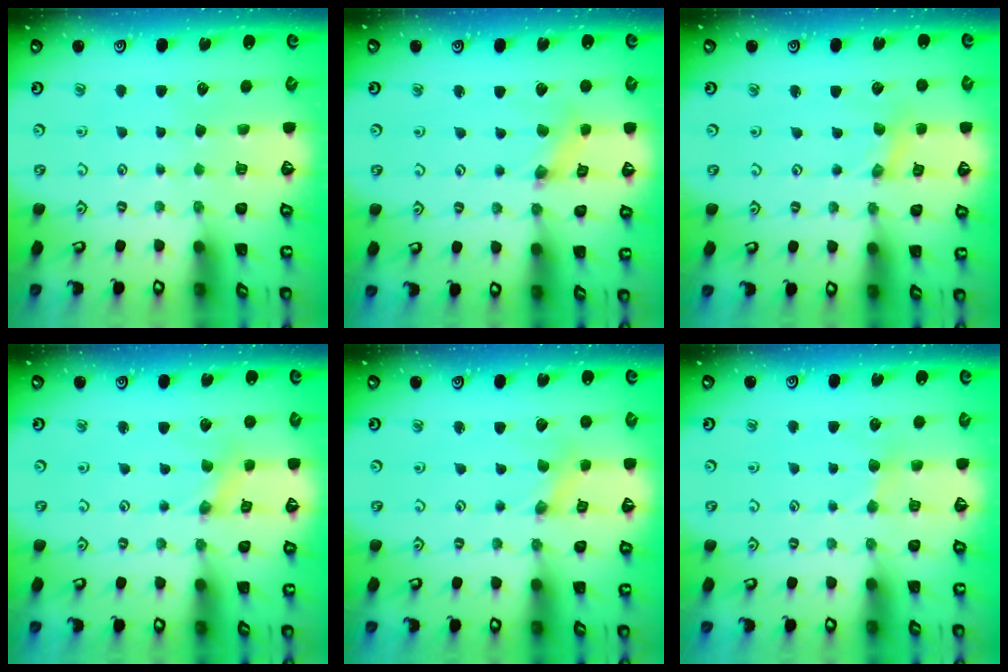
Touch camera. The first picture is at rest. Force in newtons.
{"total": 1.2, "press": 1.2, "slide": 0.3}
{"total": 0.7, "press": 0.7, "slide": 0.1}
{"total": 0.0}
{"total": 0.0}
{"total": 2.9, "press": 2.9, "slide": 0.4}